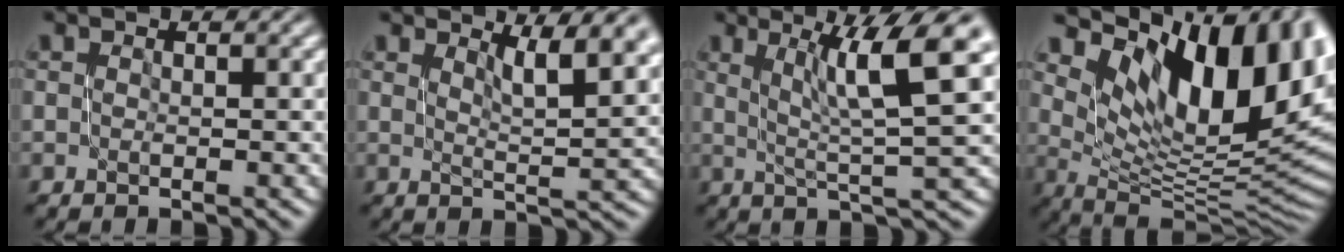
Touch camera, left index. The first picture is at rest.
{"total": 5.3, "force": [2.8, 1.5, 4.2], "torque": [-0.052, -0.001, 0.051]}
{"total": 7.7, "force": [2.9, 1.3, 7.0], "torque": [-0.100, 0.012, 0.053]}
{"total": 14.5, "force": [6.5, 6.5, 11.2], "torque": [-0.154, 0.009, 0.117]}